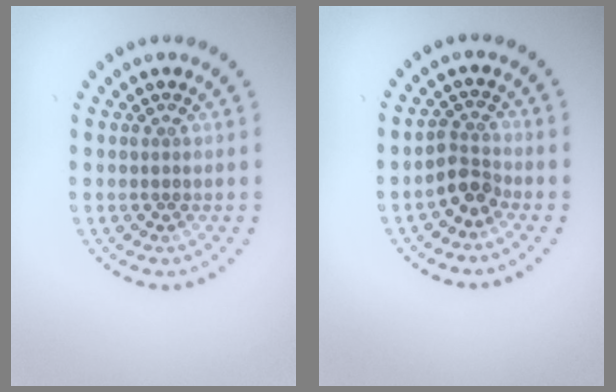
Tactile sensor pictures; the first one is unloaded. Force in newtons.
{"total": 2.4, "press": 1.8, "slide": 1.5}